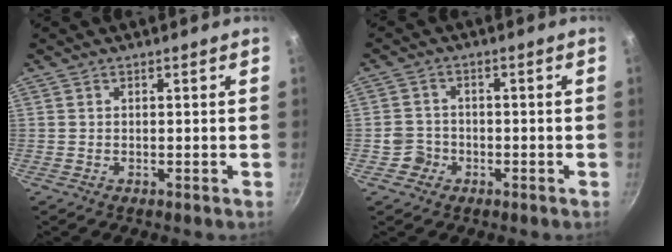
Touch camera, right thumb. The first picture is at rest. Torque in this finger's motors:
{"motor_torque": [0.06, 0.06, -0.04, 0.55, -0.04]}